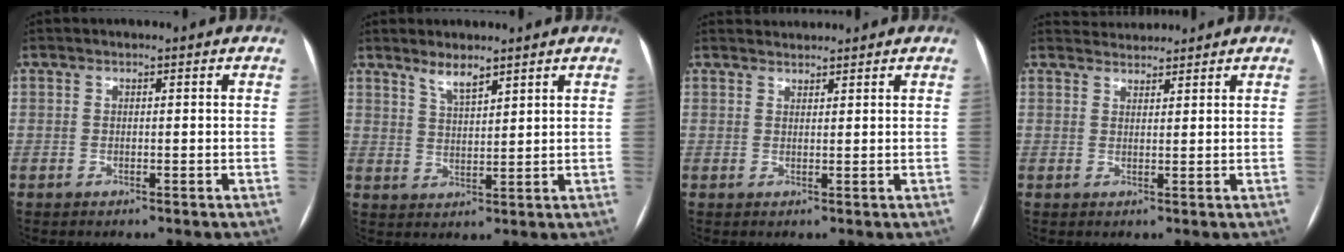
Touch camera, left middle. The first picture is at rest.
{"total": 3.7, "force": [3.0, 0.6, 2.0], "torque": [-0.040, -0.004, 0.059]}
{"total": 2.3, "force": [2.3, 0.4, -0.2], "torque": [0.000, 0.020, 0.041]}
{"total": 3.3, "force": [3.2, 0.5, -0.2], "torque": [-0.001, 0.022, 0.056]}